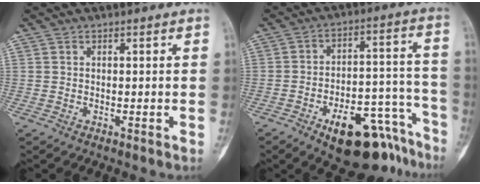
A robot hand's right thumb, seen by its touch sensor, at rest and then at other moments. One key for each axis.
{"total": 18.3, "fx": -11.6, "fy": 8.1, "fz": 11.5, "tx": -0.103, "ty": 0.102, "tz": -0.166}